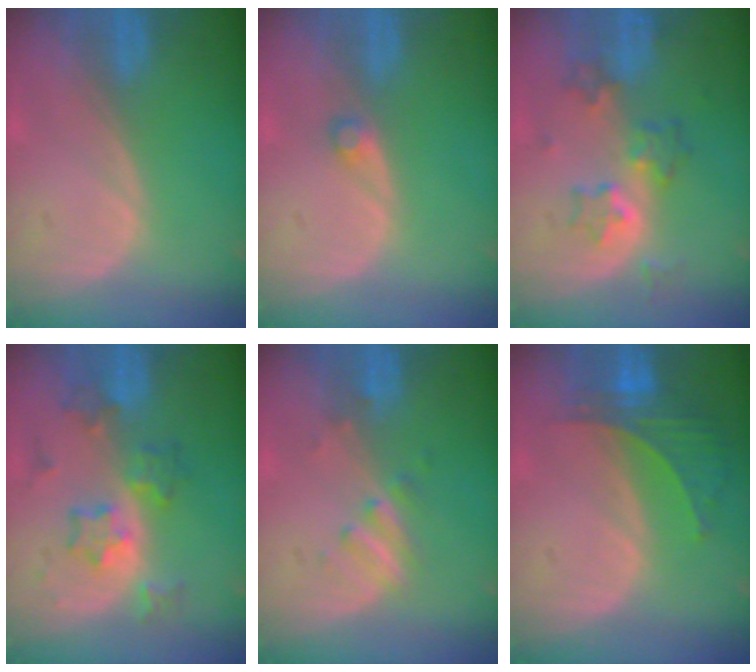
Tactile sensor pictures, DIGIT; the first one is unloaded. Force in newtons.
{"total": 1.3, "press": 1.2, "slide": 0.3}
{"total": 6.2, "press": 5.9, "slide": 2.0}
{"total": 6.4, "press": 6.4, "slide": 0.2}
{"total": 2.7, "press": 2.7, "slide": 0.5}
{"total": 6.2, "press": 5.8, "slide": 2.2}